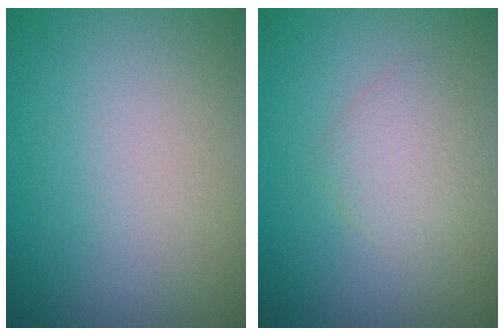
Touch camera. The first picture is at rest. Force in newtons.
{"total": 2.1, "press": 2.1, "slide": 0.1}